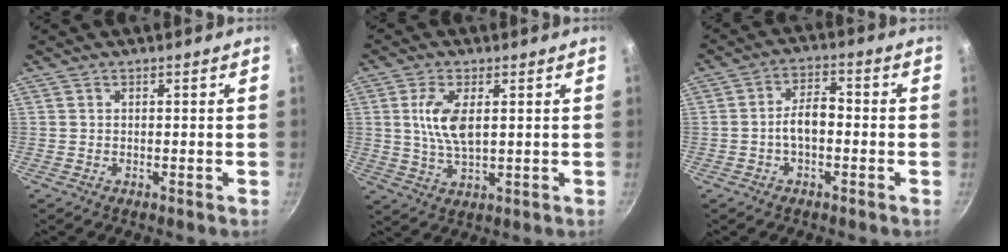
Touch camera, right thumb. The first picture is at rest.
{"total": 7.8, "force": [1.6, 3.5, 6.8], "torque": [-0.130, -0.006, 0.032]}
{"total": 5.7, "force": [-1.2, 3.1, 4.7], "torque": [-0.068, 0.030, -0.027]}